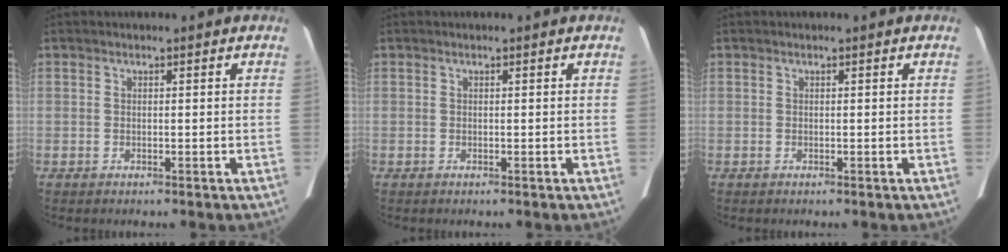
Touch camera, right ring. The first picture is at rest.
{"total": 0.0}
{"total": 0.0}